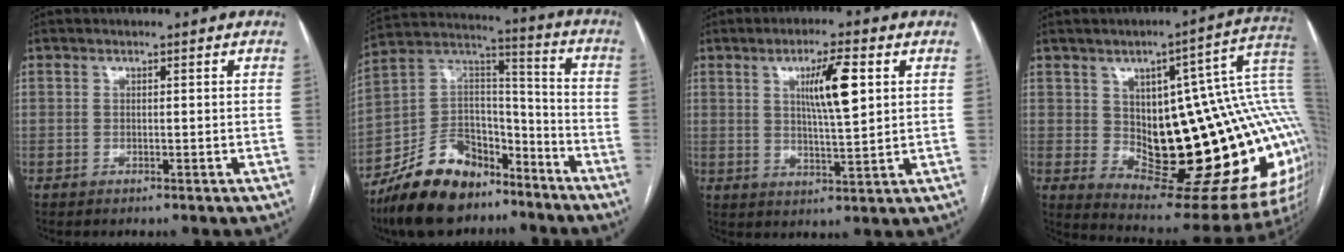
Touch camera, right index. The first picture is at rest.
{"total": 17.5, "force": [-13.1, 8.4, 8.1], "torque": [-0.149, 0.040, -0.229]}
{"total": 8.0, "force": [2.5, 0.9, 7.5], "torque": [-0.130, 0.002, 0.044]}
{"total": 28.5, "force": [1.0, 9.1, 26.9], "torque": [-0.266, 0.028, 0.038]}